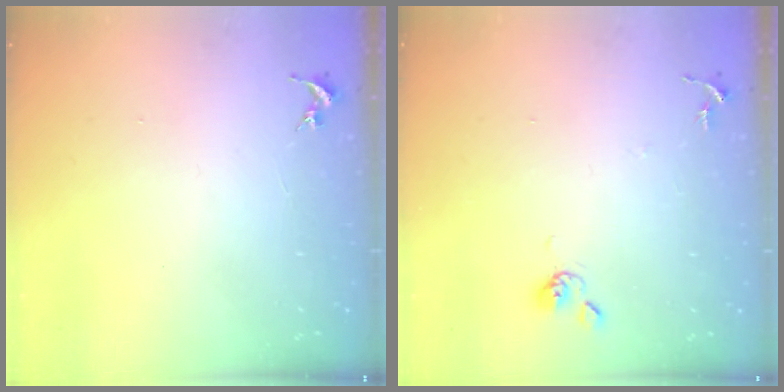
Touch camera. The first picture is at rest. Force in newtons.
{"total": 4.8, "press": 4.7, "slide": 0.6}